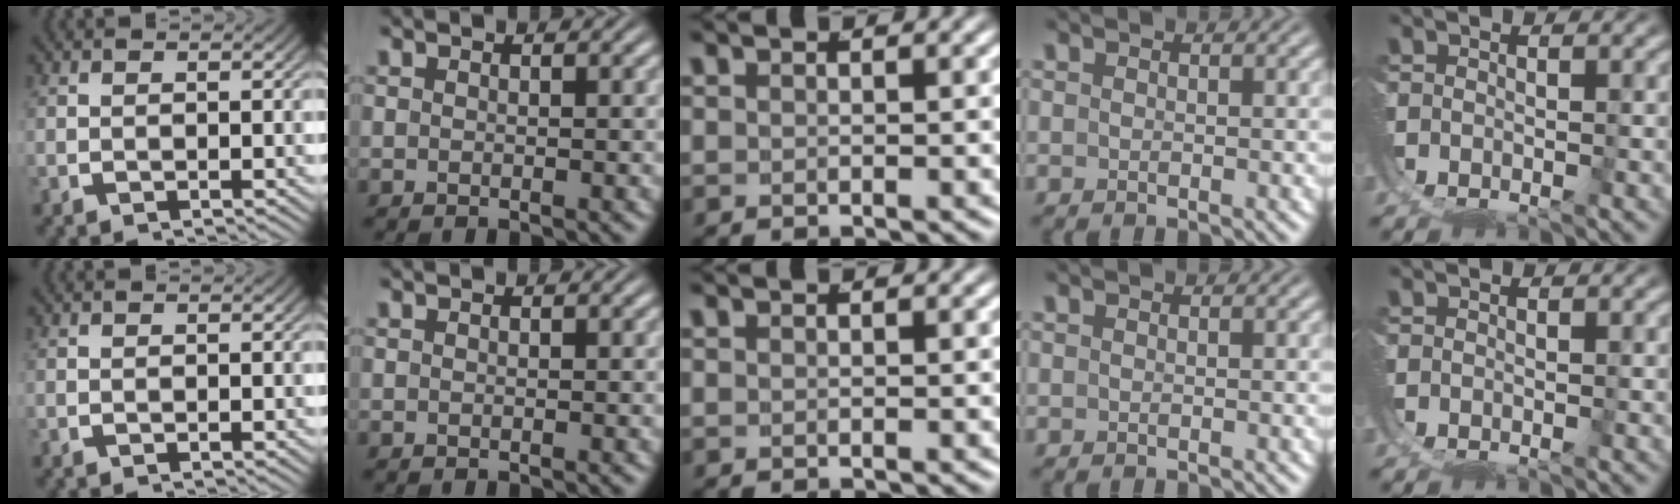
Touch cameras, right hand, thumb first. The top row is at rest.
{}